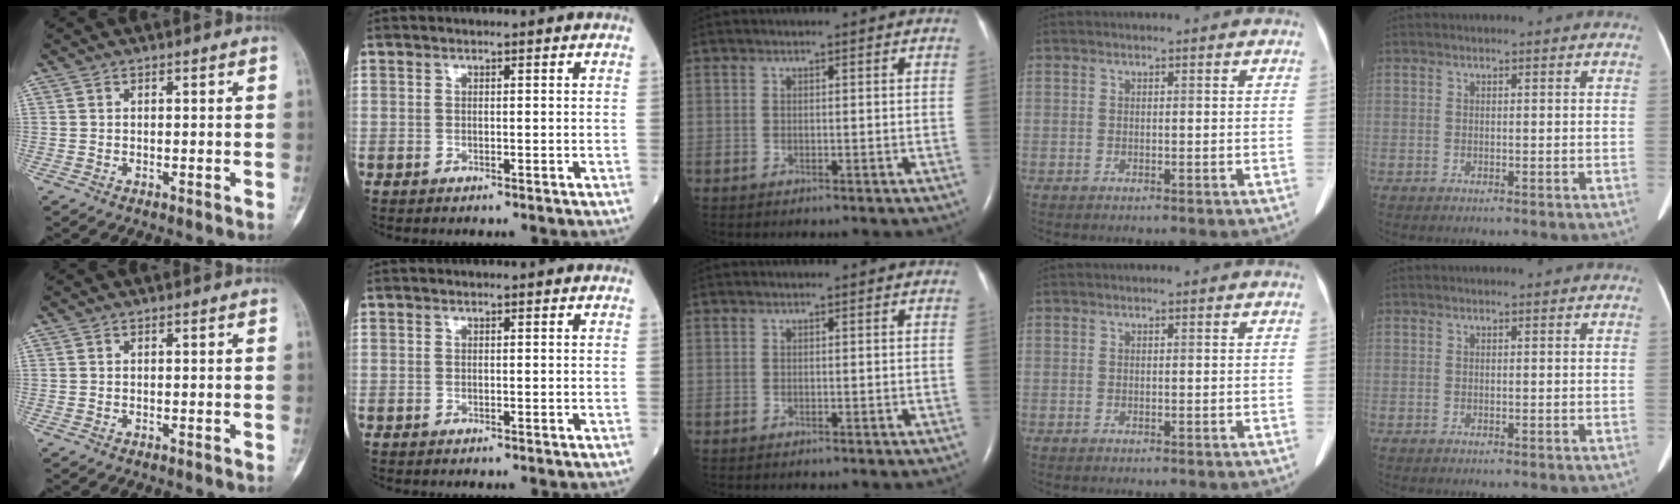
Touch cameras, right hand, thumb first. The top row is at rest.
{}